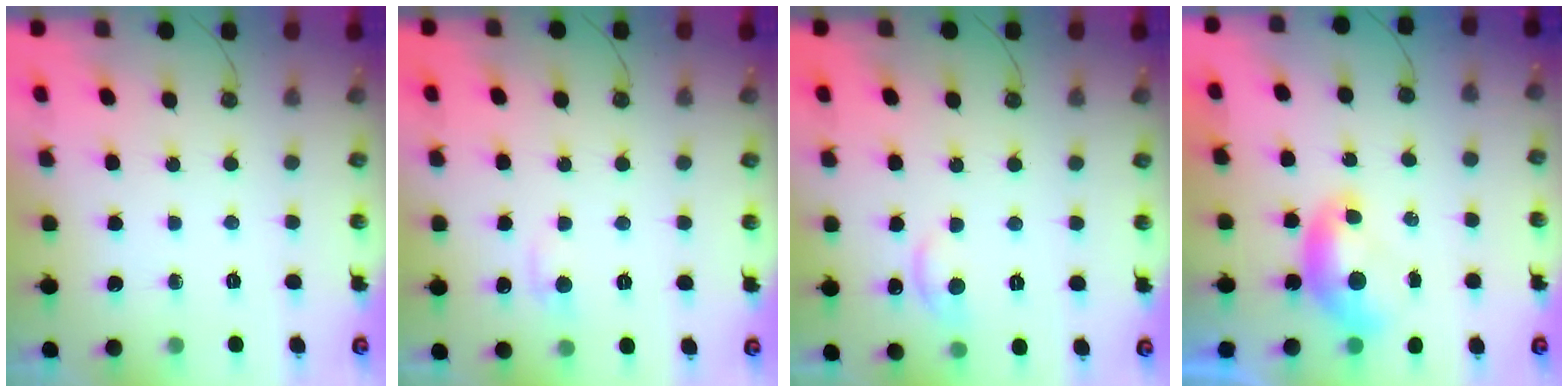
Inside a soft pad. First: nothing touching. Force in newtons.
{"total": 1.1, "press": 0.8, "slide": 0.7}
{"total": 1.6, "press": 1.2, "slide": 1.1}
{"total": 0.0}